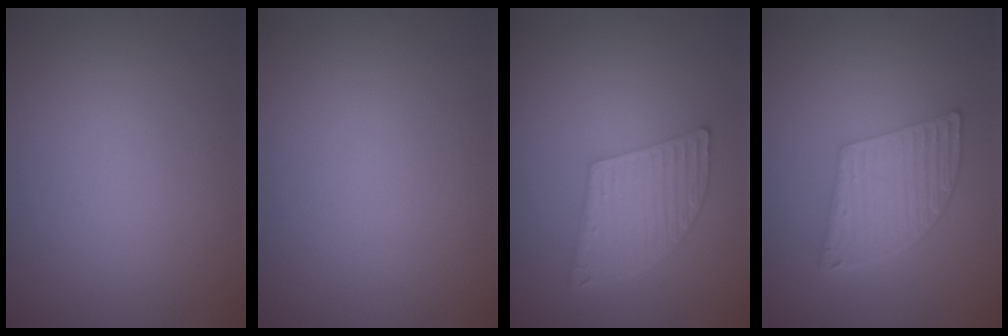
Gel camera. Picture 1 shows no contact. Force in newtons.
{"total": 0.0}
{"total": 5.2, "press": 3.8, "slide": 3.6}
{"total": 5.7, "press": 4.0, "slide": 4.0}